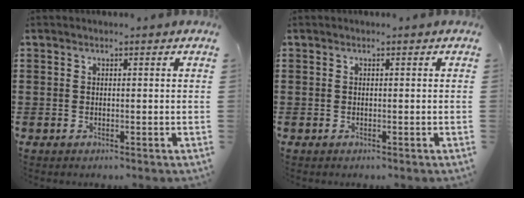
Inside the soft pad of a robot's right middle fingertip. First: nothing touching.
{"total": 0.0}